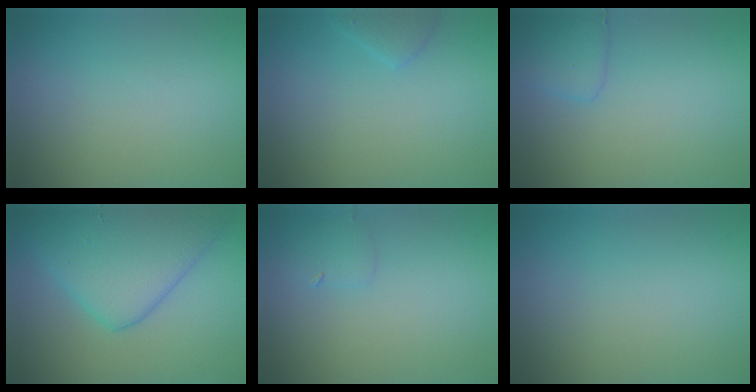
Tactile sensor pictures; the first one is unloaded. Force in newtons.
{"total": 1.2, "press": 1.2, "slide": 0.2}
{"total": 1.7, "press": 1.7, "slide": 0.1}
{"total": 7.5, "press": 7.5, "slide": 0.2}
{"total": 1.0, "press": 1.0, "slide": 0.0}
{"total": 0.0}